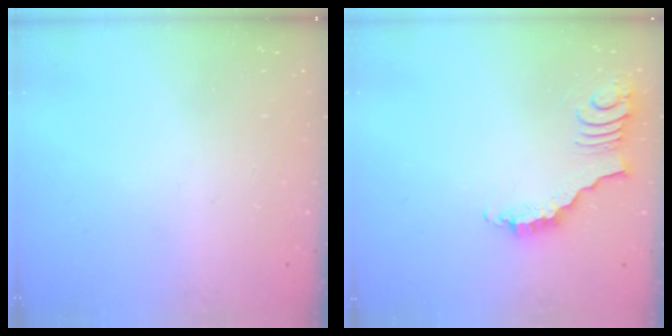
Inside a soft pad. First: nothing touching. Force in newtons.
{"total": 3.6, "press": 3.6, "slide": 0.5}